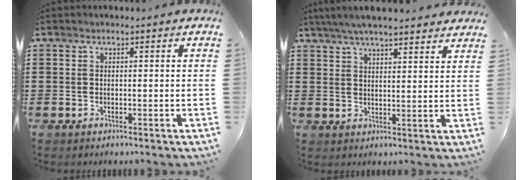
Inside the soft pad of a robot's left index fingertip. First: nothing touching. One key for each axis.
{"total": 5.0, "fx": 4.6, "fy": 0.2, "fz": 1.9, "tx": -0.049, "ty": -0.010, "tz": 0.084}